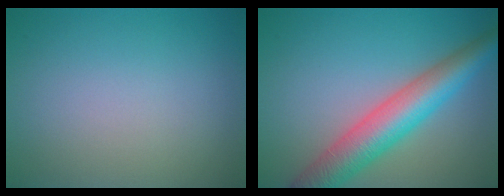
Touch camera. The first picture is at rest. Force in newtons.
{"total": 7.0, "press": 7.0, "slide": 0.4}